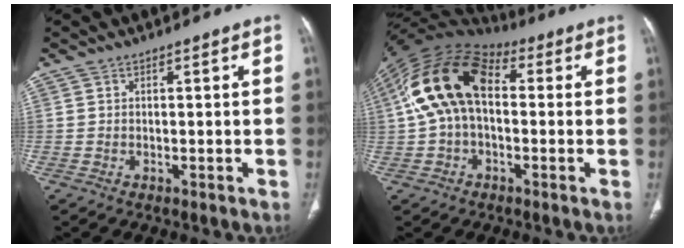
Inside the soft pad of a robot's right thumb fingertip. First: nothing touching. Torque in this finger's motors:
{"motor_torque": [-0.71, 1.90, 1.75, -0.15, 0.28]}